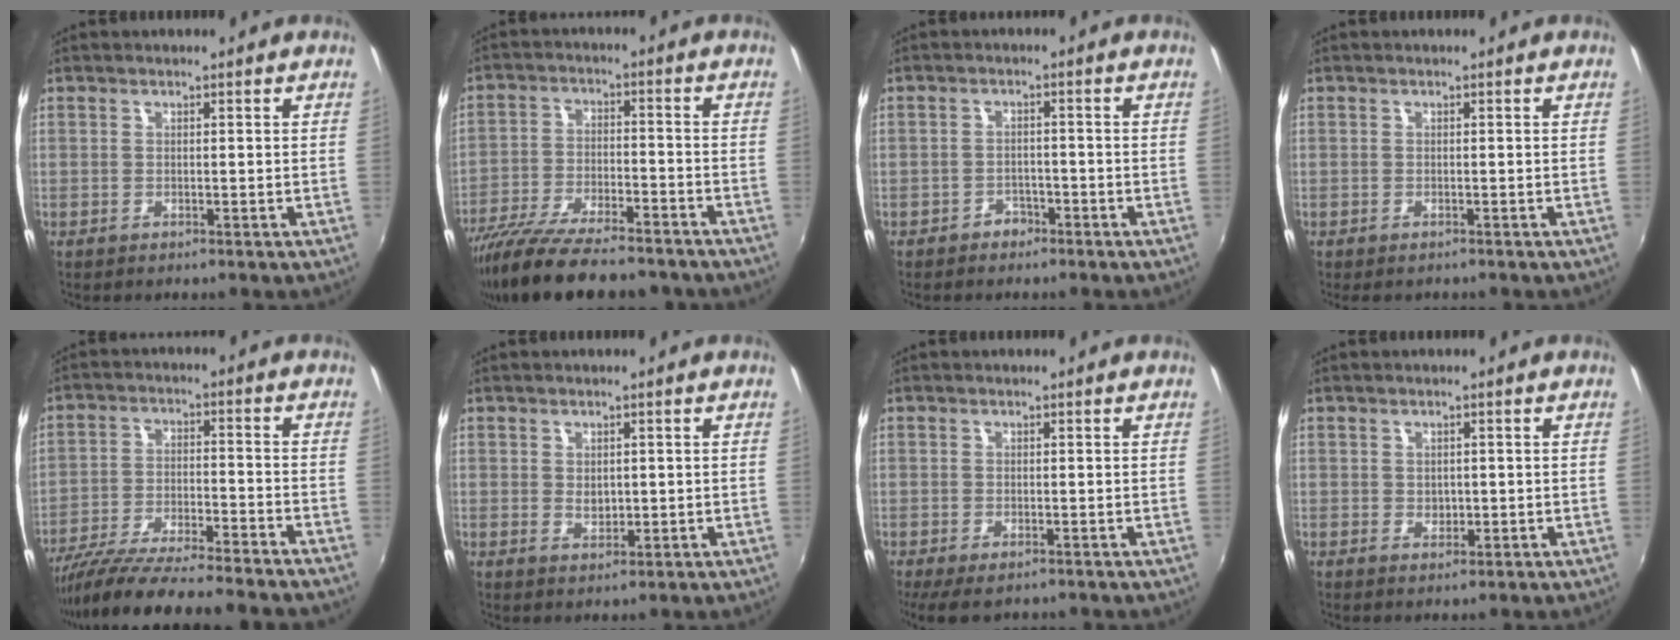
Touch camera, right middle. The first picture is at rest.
{"total": 19.2, "force": [-15.7, 4.6, 9.9], "torque": [-0.199, -0.046, -0.254]}
{"total": 2.8, "force": [-2.0, 1.9, 0.3], "torque": [-0.011, 0.004, -0.031]}
{"total": 0.9, "force": [-0.7, 0.5, 0.3], "torque": [-0.007, -0.004, -0.012]}
{"total": 18.1, "force": [-16.1, -0.2, 8.3], "torque": [-0.163, -0.039, -0.262]}
{"total": 2.4, "force": [0.2, 1.8, 1.5], "torque": [-0.021, -0.001, 0.004]}
{"total": 5.3, "force": [-3.6, 2.0, 3.3], "torque": [-0.070, -0.027, -0.056]}
{"total": 1.8, "force": [0.0, 1.5, 0.8], "torque": [-0.010, -0.001, 0.000]}